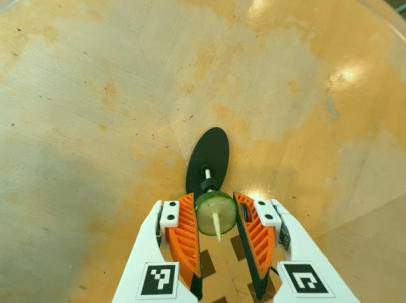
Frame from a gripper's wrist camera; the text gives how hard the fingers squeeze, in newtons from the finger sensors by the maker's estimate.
{"total": 9.4, "left": 9.2, "right": 9.5}